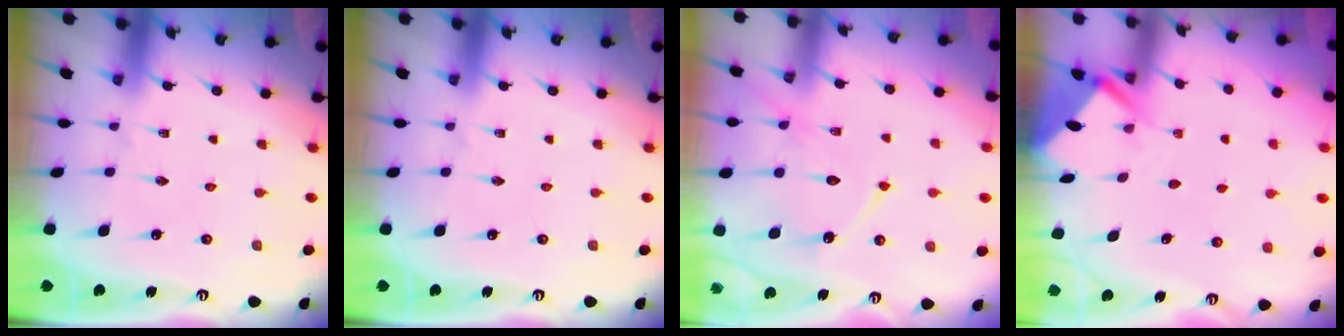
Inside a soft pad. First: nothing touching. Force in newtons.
{"total": 0.0}
{"total": 12.3, "press": 12.2, "slide": 1.1}
{"total": 3.6, "press": 3.6, "slide": 0.3}